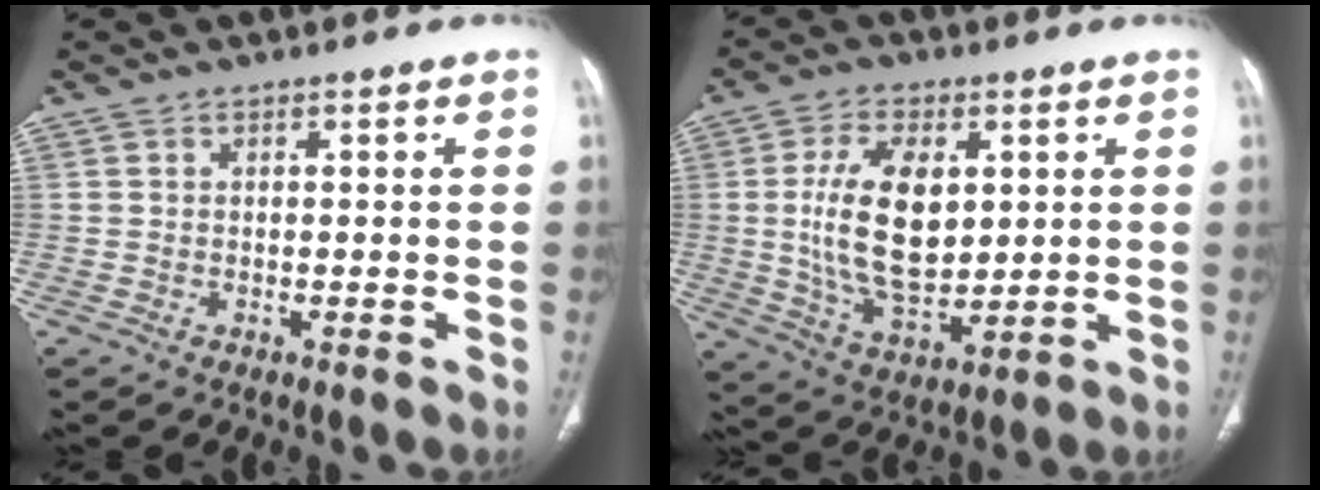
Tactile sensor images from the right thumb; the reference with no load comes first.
{"total": 14.7, "force": [2.2, 8.1, 12.1], "torque": [-0.210, -0.016, 0.049]}